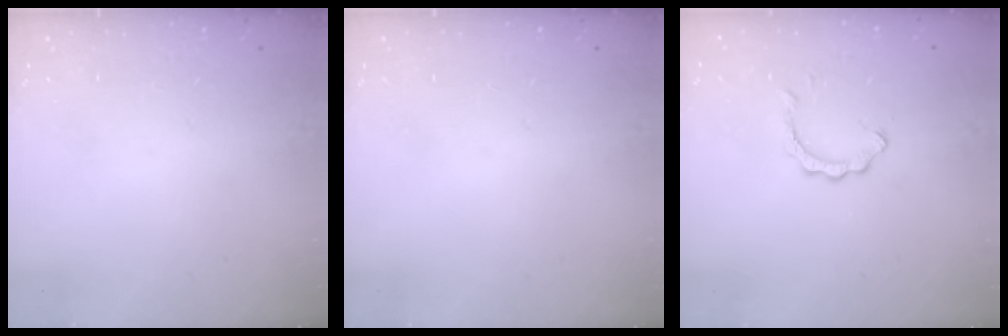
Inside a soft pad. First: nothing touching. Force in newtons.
{"total": 0.0}
{"total": 2.7, "press": 2.7, "slide": 0.2}